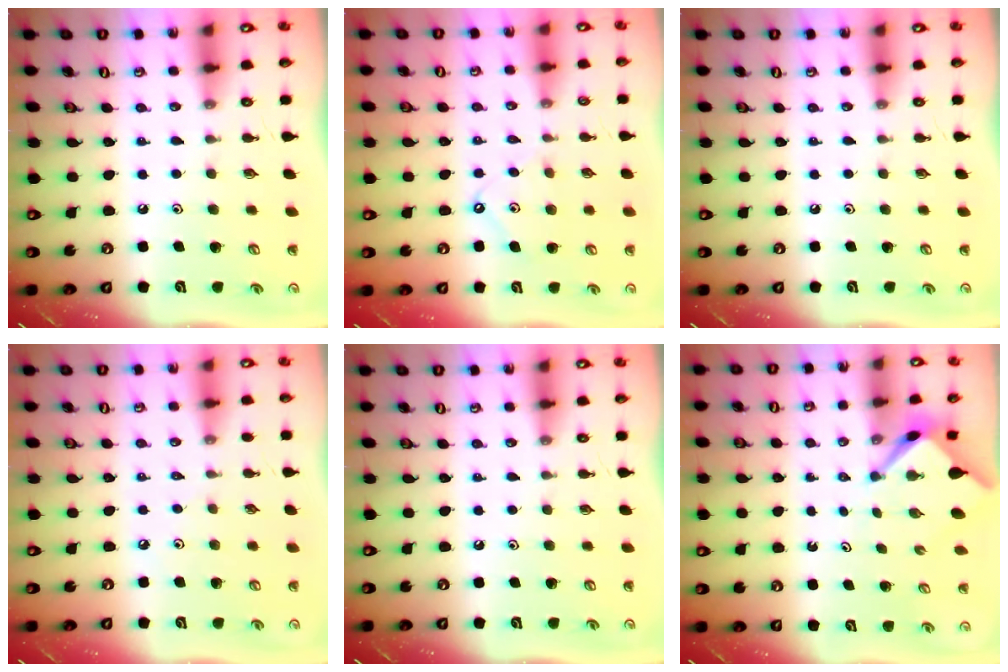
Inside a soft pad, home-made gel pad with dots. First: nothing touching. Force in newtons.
{"total": 6.8, "press": 6.8, "slide": 0.8}
{"total": 0.0}
{"total": 1.9, "press": 1.8, "slide": 0.4}
{"total": 0.0}
{"total": 2.8, "press": 2.7, "slide": 0.4}